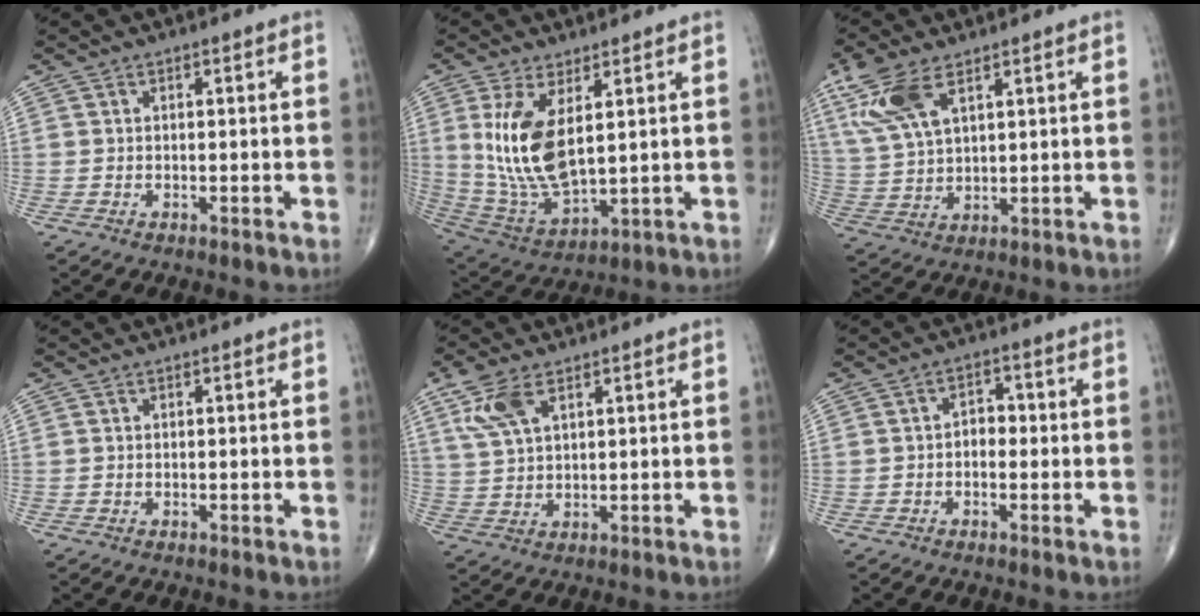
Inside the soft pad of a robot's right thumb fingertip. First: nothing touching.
{"total": 14.3, "force": [3.5, 6.5, 12.2], "torque": [-0.246, -0.024, 0.090]}
{"total": 10.5, "force": [5.7, 4.5, 7.6], "torque": [-0.172, -0.008, 0.122]}
{"total": 0.0}
{"total": 7.2, "force": [3.8, 3.3, 5.2], "torque": [-0.112, -0.004, 0.082]}
{"total": 3.2, "force": [-0.3, 2.2, 2.3], "torque": [-0.019, 0.014, -0.013]}